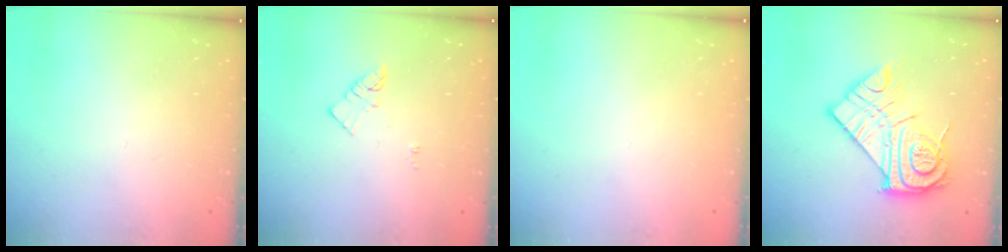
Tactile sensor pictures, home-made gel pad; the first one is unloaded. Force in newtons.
{"total": 3.9, "press": 3.9, "slide": 0.3}
{"total": 0.0}
{"total": 18.5, "press": 18.4, "slide": 1.5}